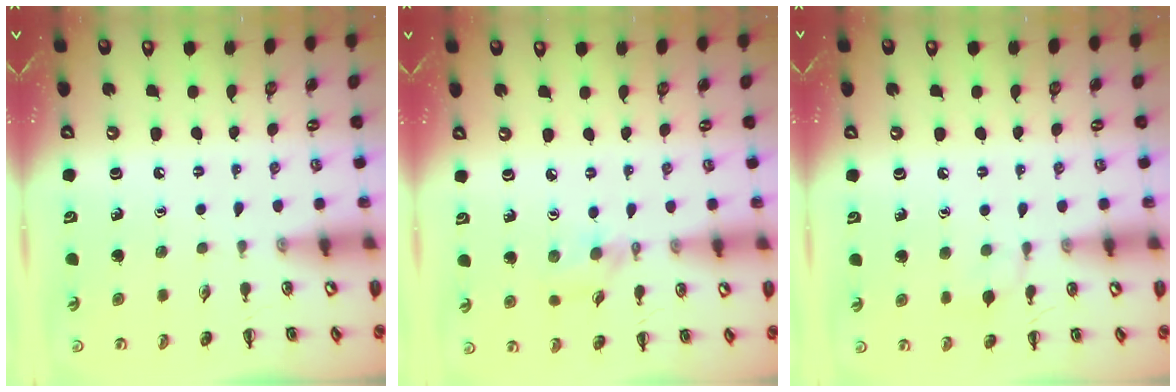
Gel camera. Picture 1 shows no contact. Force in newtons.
{"total": 3.3, "press": 3.1, "slide": 1.1}
{"total": 5.9, "press": 5.6, "slide": 1.9}